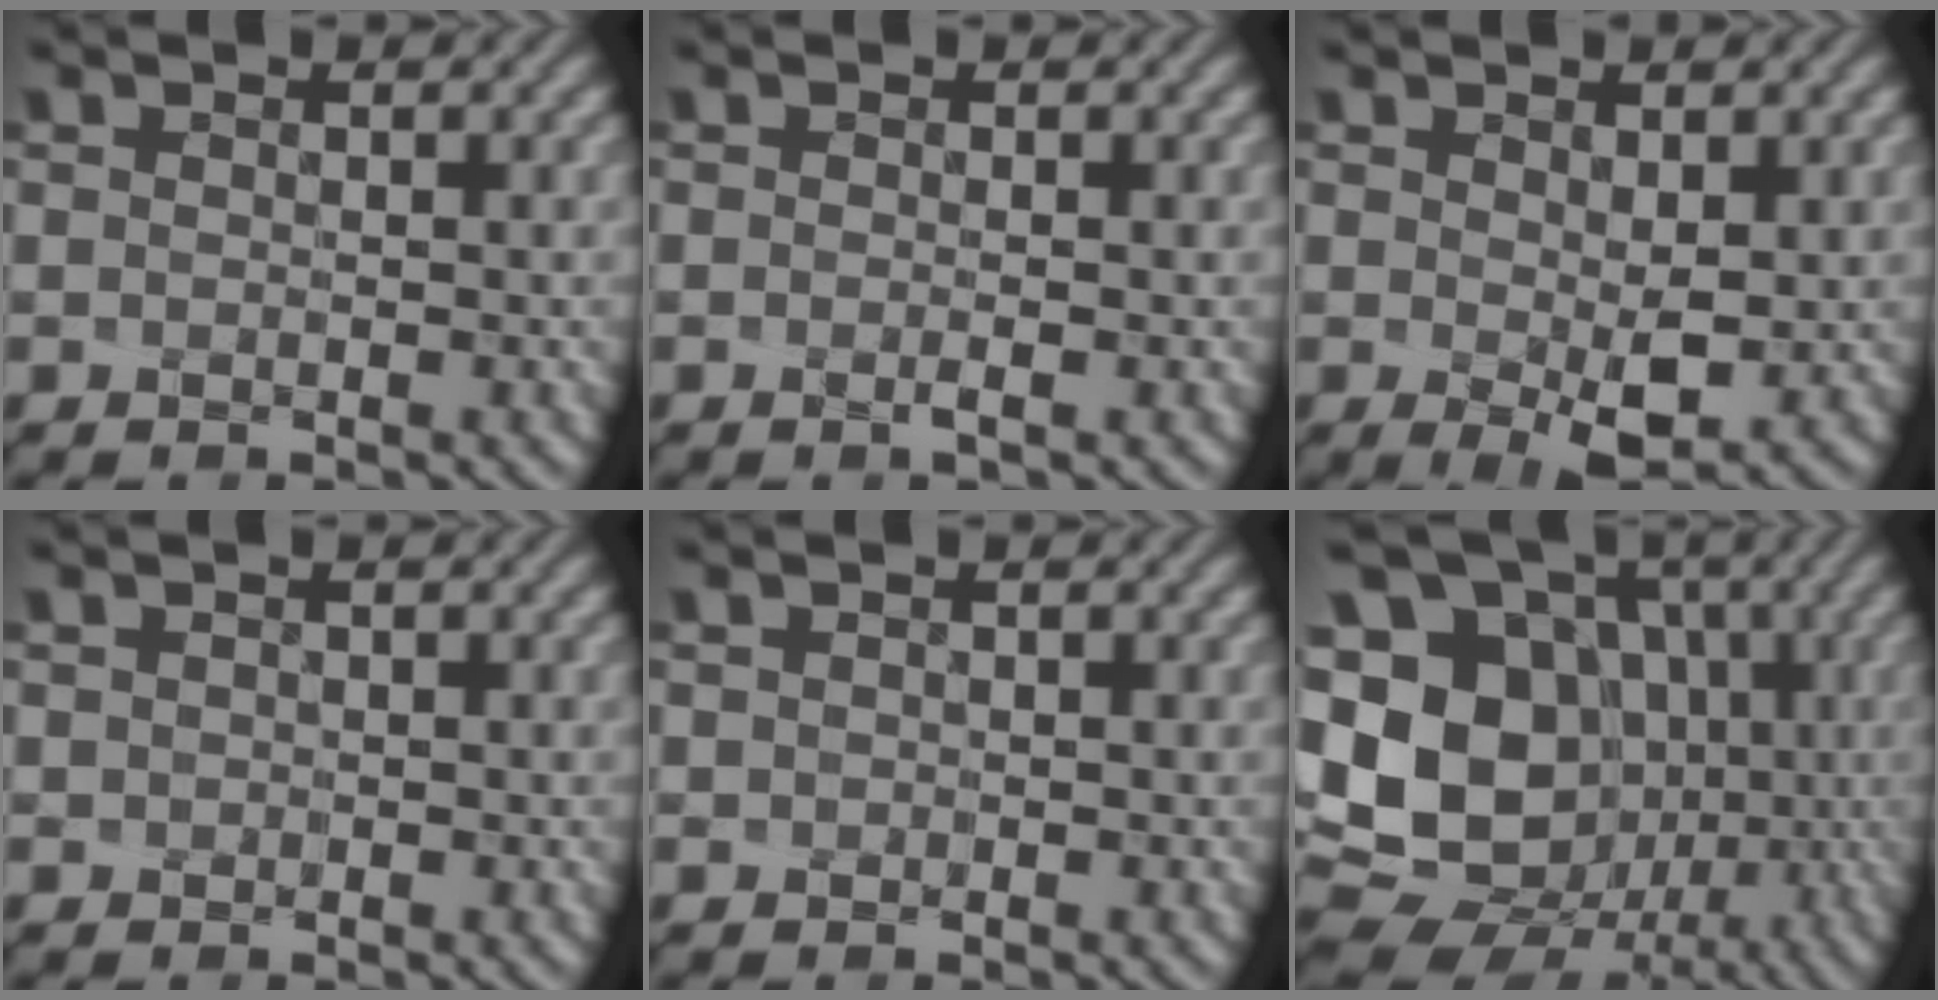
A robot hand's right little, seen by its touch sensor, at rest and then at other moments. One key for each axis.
{"total": 0.7, "fx": -0.6, "fy": -0.3, "fz": 0.4, "tx": -0.016, "ty": -0.005, "tz": -0.008}
{"total": 3.9, "fx": -0.3, "fy": 1.8, "fz": 3.5, "tx": -0.077, "ty": -0.010, "tz": 0.004}
{"total": 0.7, "fx": 0.2, "fy": 0.6, "fz": -0.1, "tx": -0.007, "ty": 0.010, "tz": -0.006}
{"total": 0.6, "fx": 0.1, "fy": 0.5, "fz": -0.4, "tx": 0.000, "ty": 0.007, "tz": -0.008}
{"total": 17.3, "fx": -0.7, "fy": 15.6, "fz": 7.5, "tx": -0.203, "ty": 0.010, "tz": -0.028}